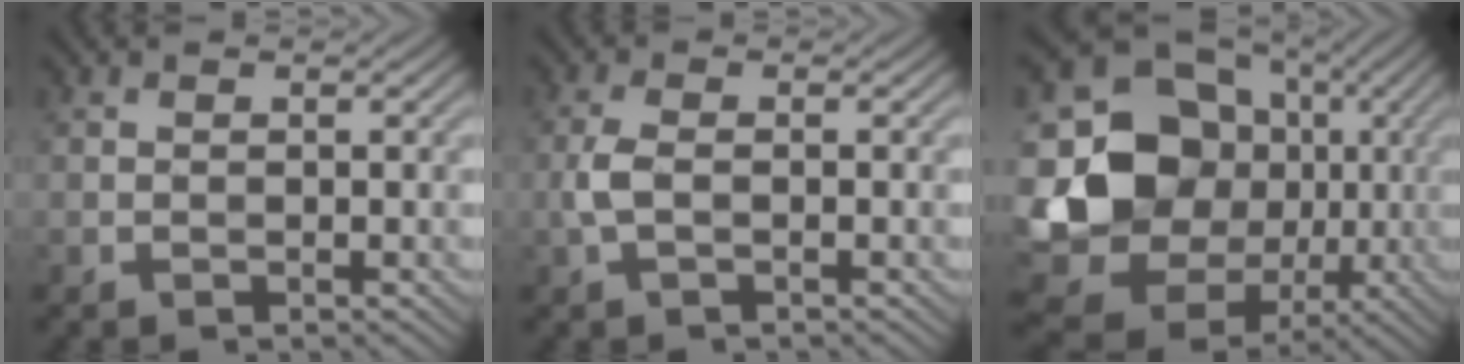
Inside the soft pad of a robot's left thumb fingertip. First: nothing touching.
{"total": 2.5, "force": [-0.6, 0.8, 2.3], "torque": [-0.063, 0.005, -0.015]}
{"total": 21.0, "force": [-0.2, 18.4, 10.0], "torque": [-0.217, -0.027, -0.004]}